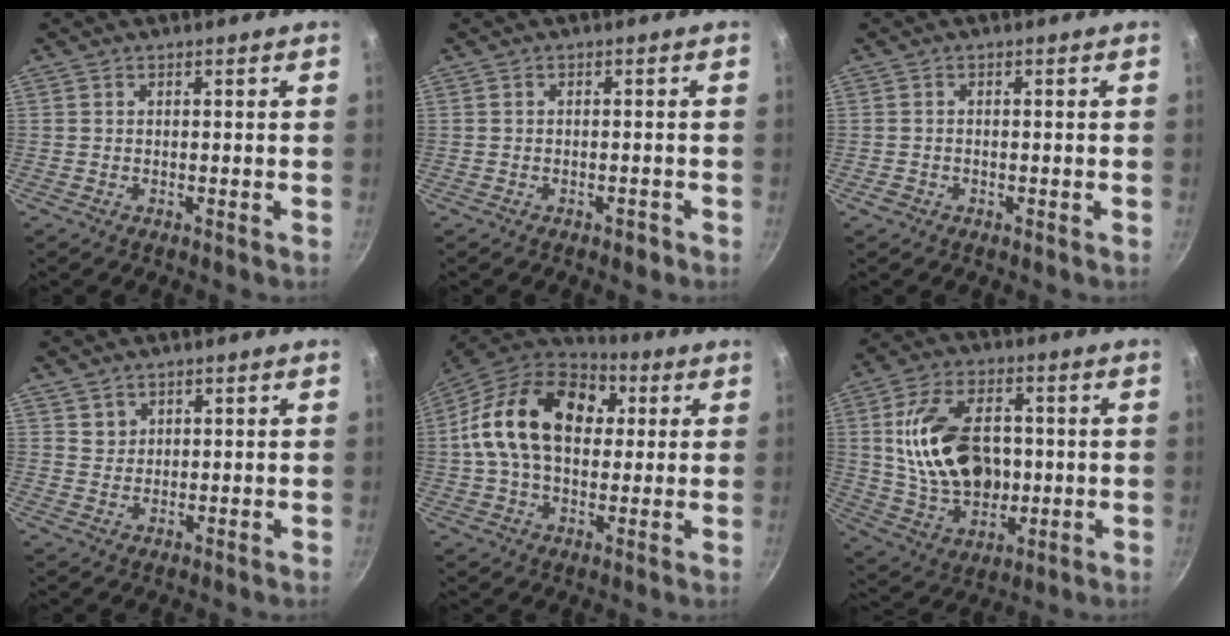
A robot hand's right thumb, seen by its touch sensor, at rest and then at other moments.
{"total": 1.5, "force": [-1.0, 0.8, 0.8], "torque": [-0.008, 0.015, -0.007]}
{"total": 1.2, "force": [-0.7, 0.9, 0.4], "torque": [-0.011, 0.004, -0.010]}
{"total": 2.2, "force": [1.3, 1.7, 0.3], "torque": [0.012, 0.004, 0.025]}
{"total": 21.5, "force": [3.9, 14.6, 15.2], "torque": [-0.240, 0.025, 0.050]}
{"total": 18.9, "force": [1.4, 12.8, 13.7], "torque": [-0.224, 0.009, 0.036]}